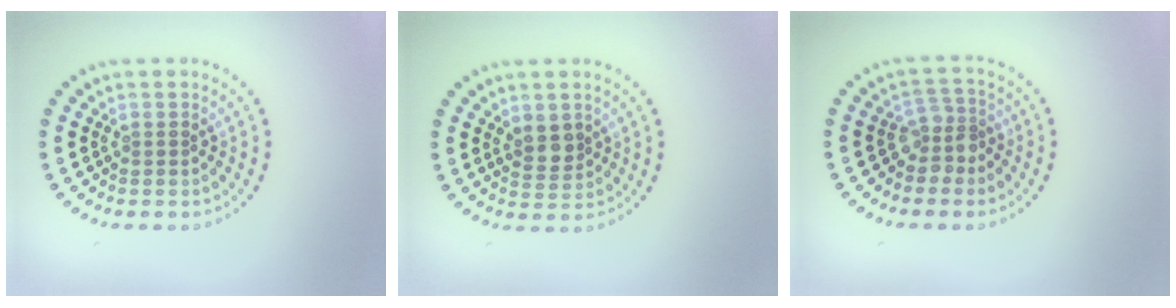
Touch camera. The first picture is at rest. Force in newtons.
{"total": 2.1, "press": 1.9, "slide": 0.8}
{"total": 2.5, "press": 1.9, "slide": 1.5}